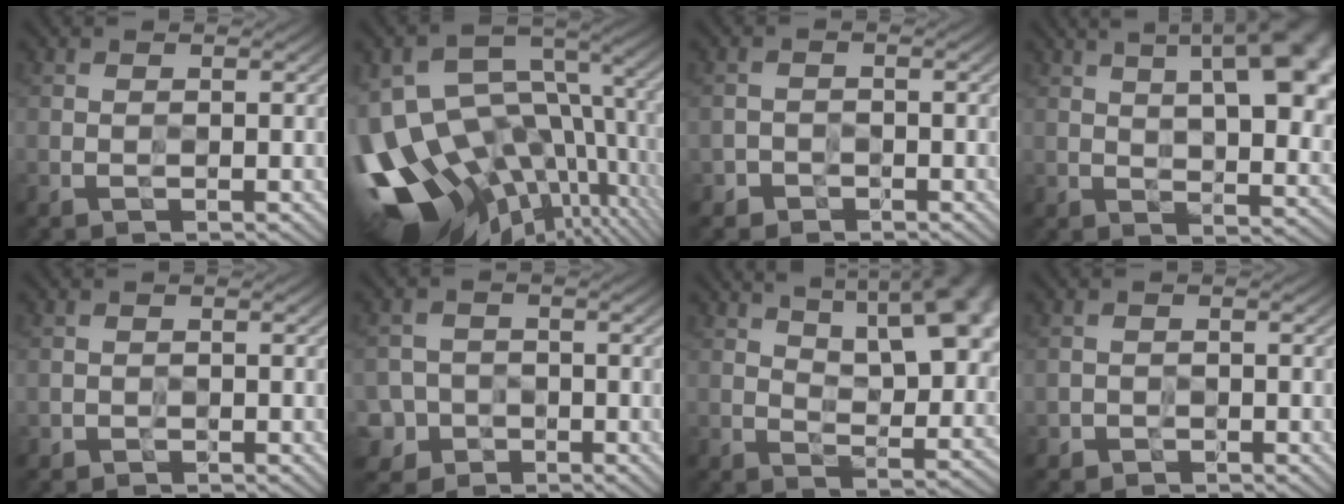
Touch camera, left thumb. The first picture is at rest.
{"total": 17.7, "force": [-3.5, 10.9, 13.5], "torque": [-0.253, -0.014, -0.038]}
{"total": 1.3, "force": [-0.7, 0.8, -0.8], "torque": [0.029, 0.008, -0.018]}
{"total": 14.0, "force": [5.7, 5.7, 11.4], "torque": [-0.123, 0.035, 0.076]}
{"total": 0.6, "force": [0.0, 0.4, -0.4], "torque": [0.013, 0.002, 0.000]}
{"total": 4.0, "force": [-1.9, 3.5, 0.2], "torque": [0.006, -0.002, -0.043]}
{"total": 14.7, "force": [8.2, 6.4, 10.4], "torque": [-0.124, 0.027, 0.117]}
{"total": 0.8, "force": [-0.2, 0.6, -0.6], "torque": [0.021, 0.006, -0.004]}